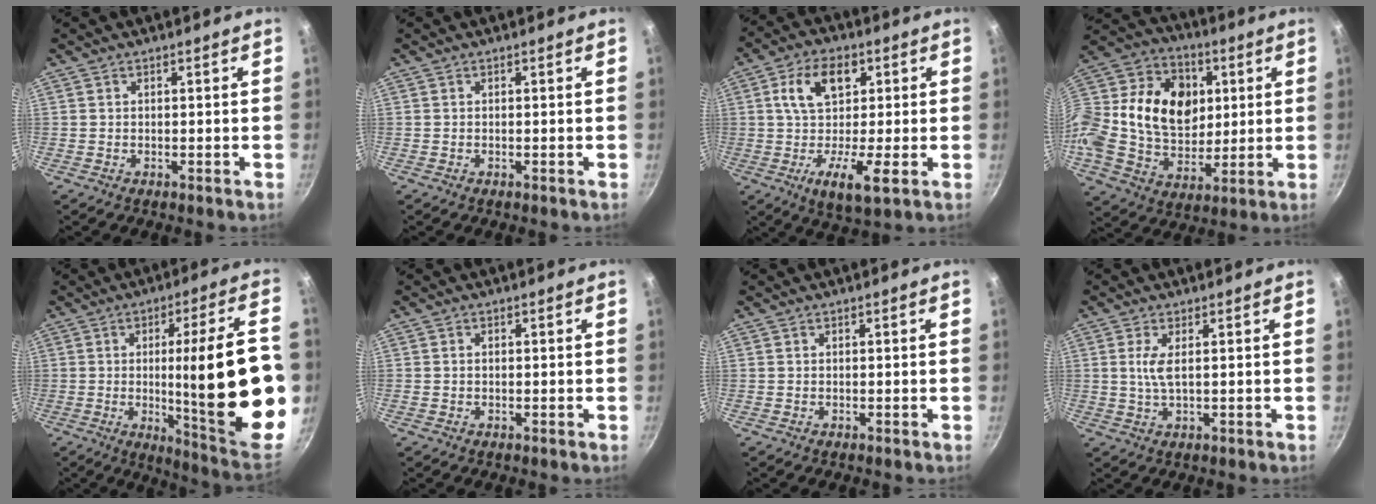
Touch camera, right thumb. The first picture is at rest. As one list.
[{"total": 0.0}, {"total": 13.1, "force": [0.5, 6.7, 11.2], "torque": [-0.173, 0.008, -0.003]}, {"total": 26.6, "force": [4.2, 19.7, 17.3], "torque": [-0.322, 0.028, 0.071]}, {"total": 27.0, "force": [-2.3, 4.7, 26.5], "torque": [-0.363, -0.012, -0.021]}, {"total": 0.7, "force": [0.1, 0.6, 0.4], "torque": [-0.006, 0.004, 0.000]}, {"total": 0.0}, {"total": 3.6, "force": [0.8, 1.1, 3.3], "torque": [-0.076, -0.004, 0.016]}]